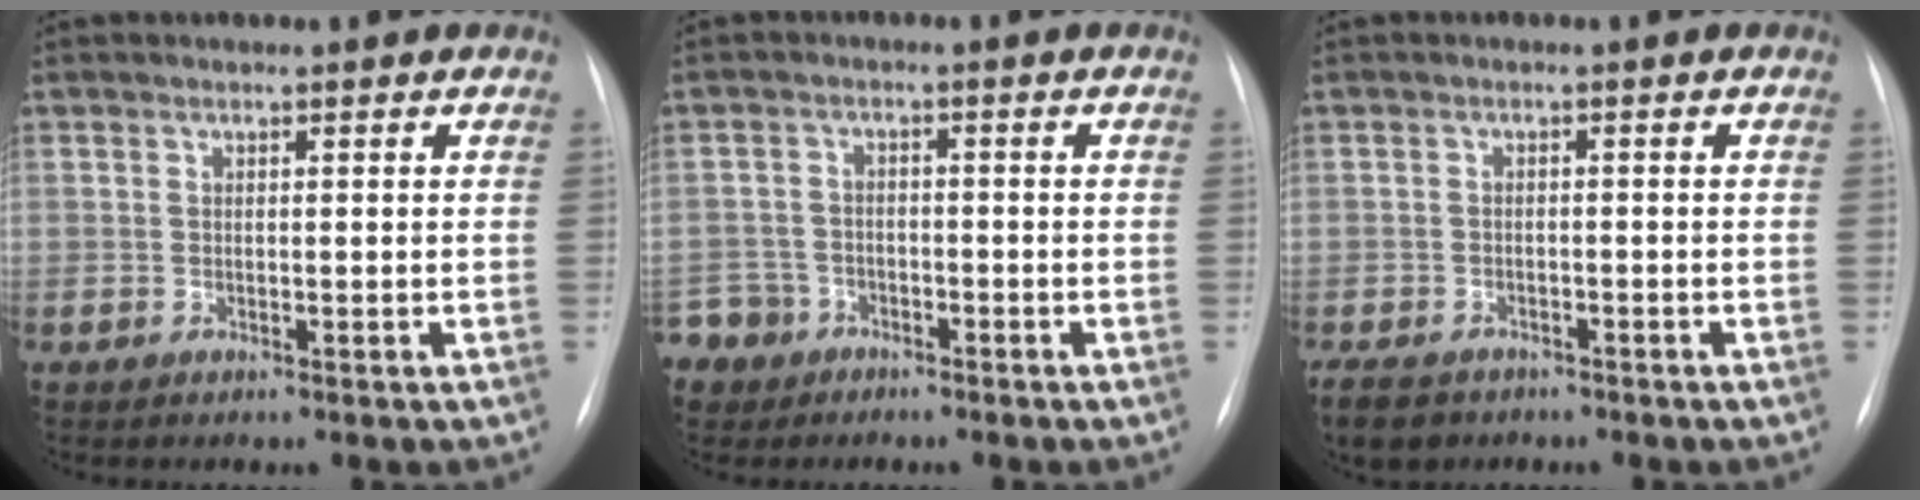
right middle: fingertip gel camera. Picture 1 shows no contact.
{"total": 5.6, "force": [-3.8, 4.2, -0.3], "torque": [0.005, 0.004, -0.069]}
{"total": 6.6, "force": [-4.8, 3.9, 2.3], "torque": [-0.043, -0.005, -0.073]}